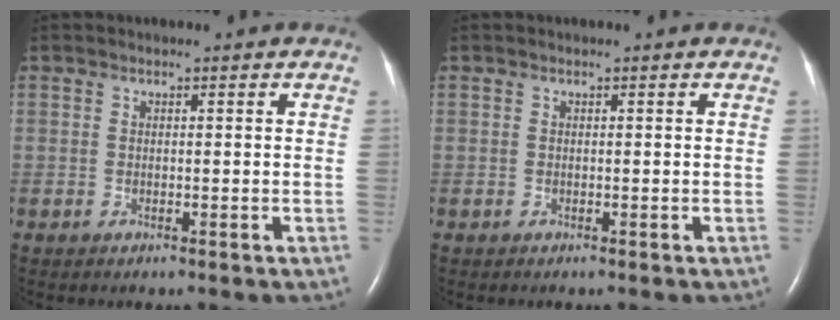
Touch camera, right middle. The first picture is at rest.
{"total": 0.0}